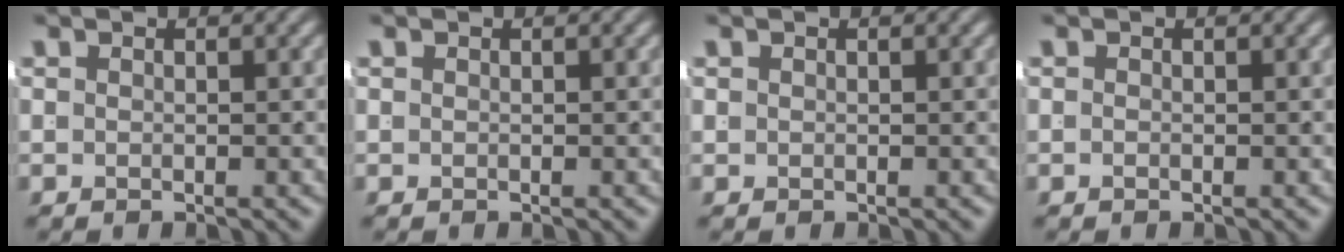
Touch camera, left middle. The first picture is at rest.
{"total": 0.0}
{"total": 0.0}
{"total": 0.6, "force": [-0.4, -0.5, 0.0], "torque": [0.001, -0.005, -0.005]}